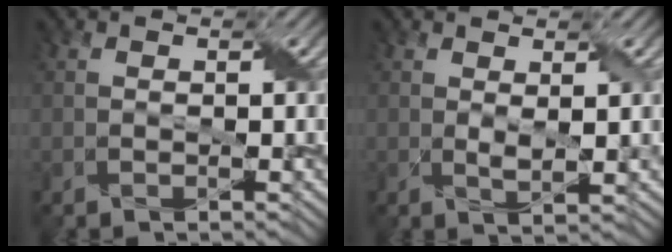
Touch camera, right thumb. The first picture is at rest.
{"total": 1.8, "force": [0.9, 0.4, 1.6], "torque": [-0.039, -0.004, 0.019]}